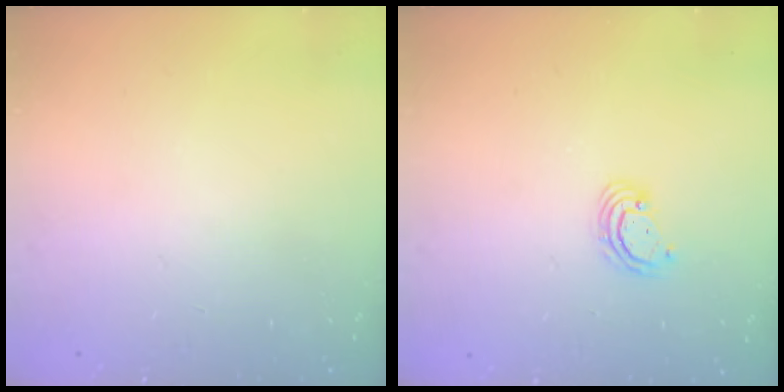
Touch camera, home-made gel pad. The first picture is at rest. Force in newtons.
{"total": 3.0, "press": 2.9, "slide": 0.3}